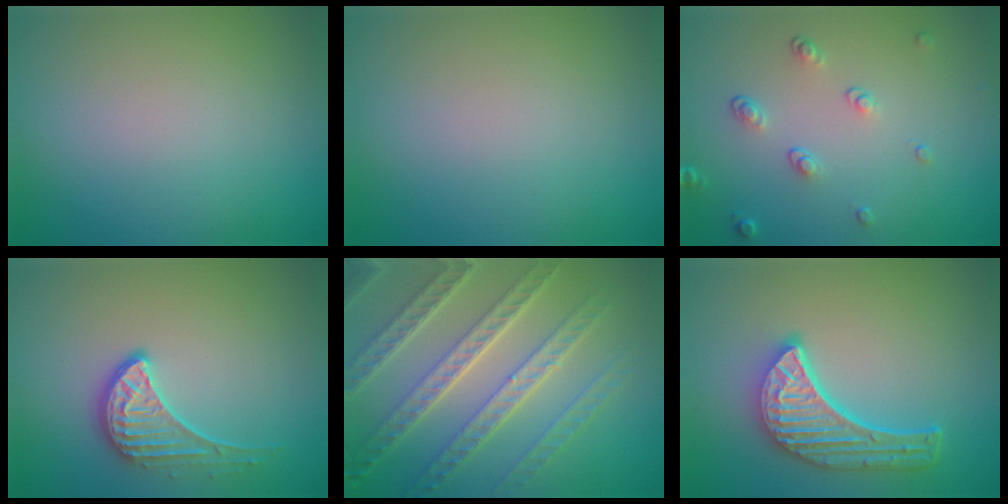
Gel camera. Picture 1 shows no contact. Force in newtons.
{"total": 0.0}
{"total": 1.8, "press": 1.3, "slide": 1.2}
{"total": 2.7, "press": 2.2, "slide": 1.6}
{"total": 7.7, "press": 5.6, "slide": 5.3}
{"total": 6.0, "press": 4.6, "slide": 3.9}